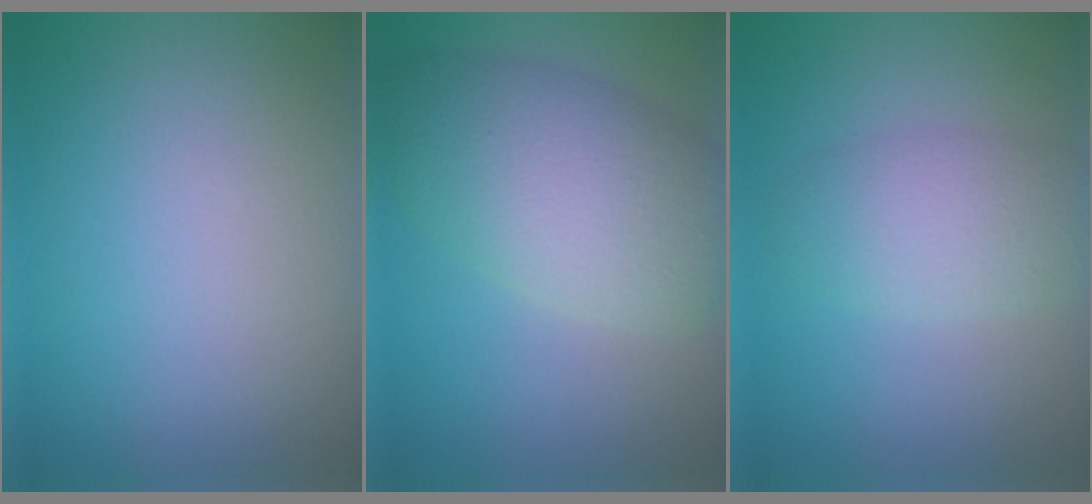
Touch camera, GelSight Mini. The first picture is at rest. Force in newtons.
{"total": 7.5, "press": 7.5, "slide": 0.4}
{"total": 3.5, "press": 3.5, "slide": 0.3}